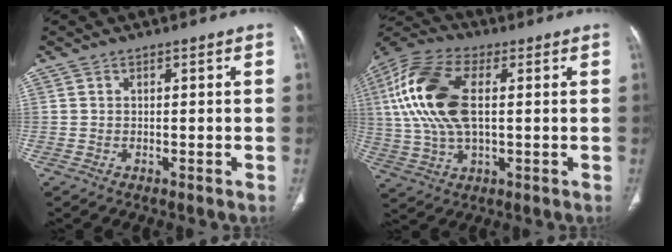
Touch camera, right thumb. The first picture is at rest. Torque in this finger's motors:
{"motor_torque": [1.63, 2.46, 1.84, 0.29, 0.56]}